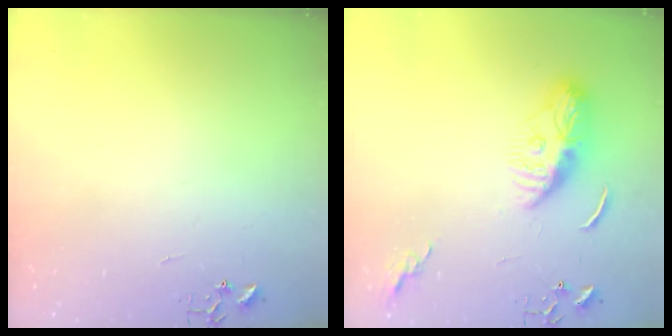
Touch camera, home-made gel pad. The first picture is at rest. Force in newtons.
{"total": 9.4, "press": 9.4, "slide": 1.0}